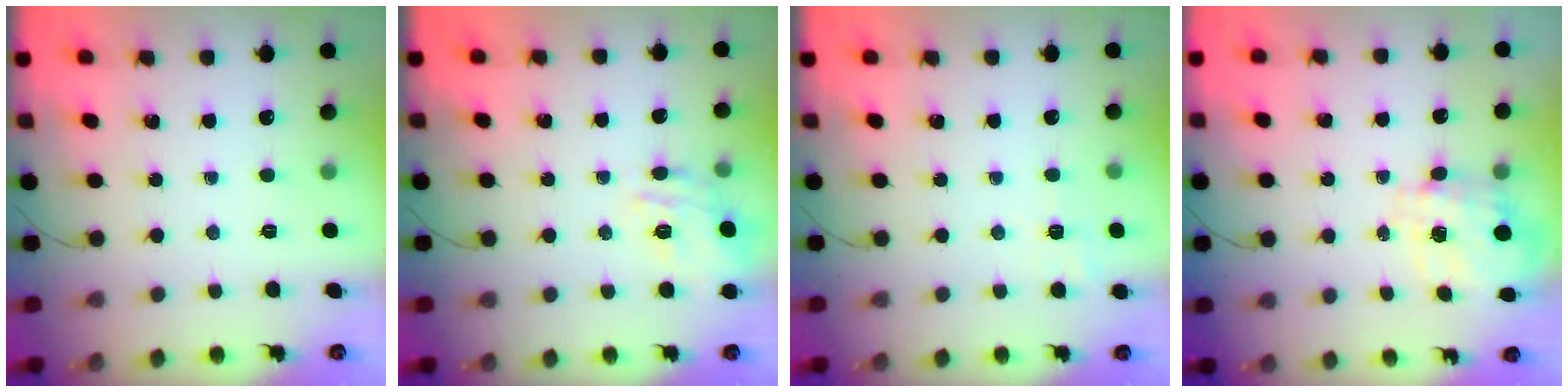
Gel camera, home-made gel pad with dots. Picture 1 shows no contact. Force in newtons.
{"total": 11.7, "press": 11.6, "slide": 0.8}
{"total": 2.6, "press": 2.1, "slide": 1.6}
{"total": 3.5, "press": 3.4, "slide": 1.0}